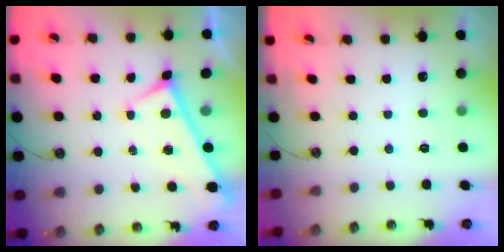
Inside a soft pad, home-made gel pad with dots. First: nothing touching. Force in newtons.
{"total": 0.0}